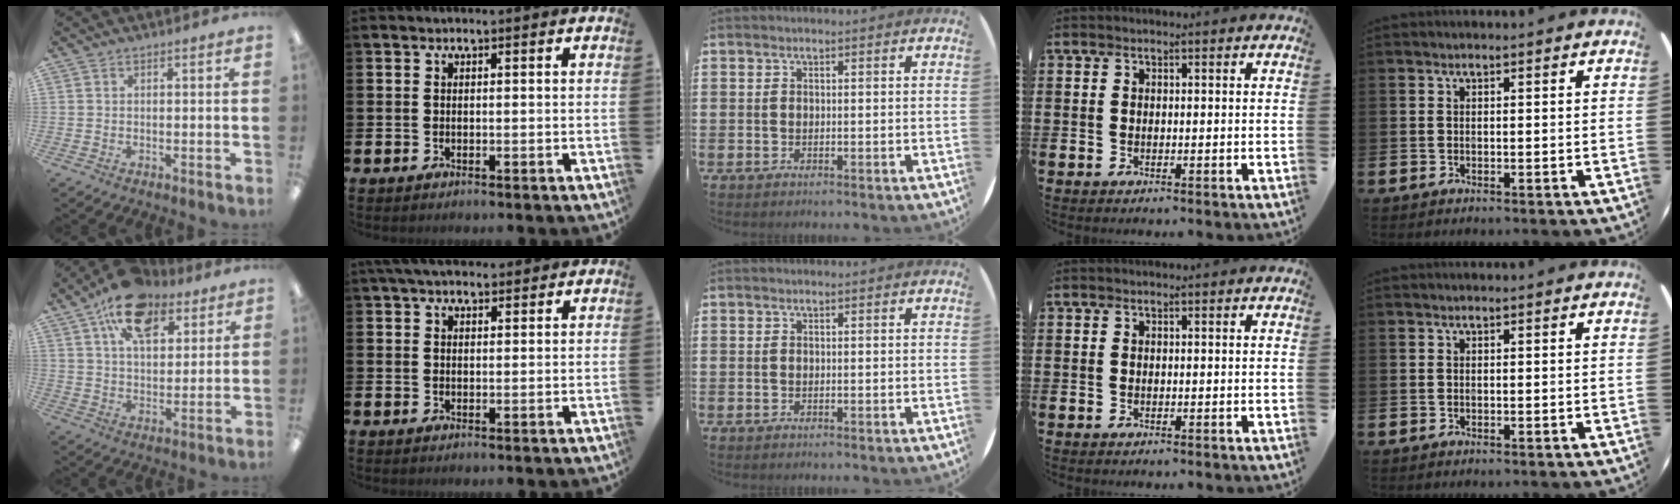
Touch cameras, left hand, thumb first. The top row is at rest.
{"thumb": {"total": 15.7, "force": [9.8, 8.5, 8.9], "torque": [-0.150, -0.035, 0.177]}, "index": {"total": 4.3, "force": [3.7, 1.6, 1.4], "torque": [-0.024, -0.012, 0.067]}}